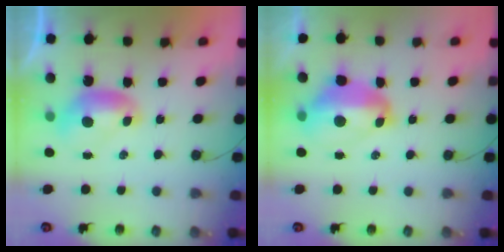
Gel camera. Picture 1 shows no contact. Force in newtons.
{"total": 7.7, "press": 7.6, "slide": 1.1}